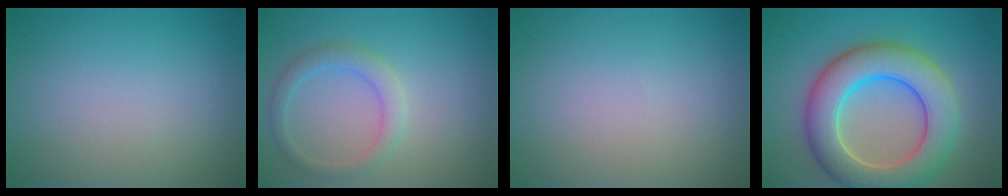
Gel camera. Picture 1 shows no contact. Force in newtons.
{"total": 2.3, "press": 2.3, "slide": 0.2}
{"total": 0.0}
{"total": 9.1, "press": 9.0, "slide": 0.7}